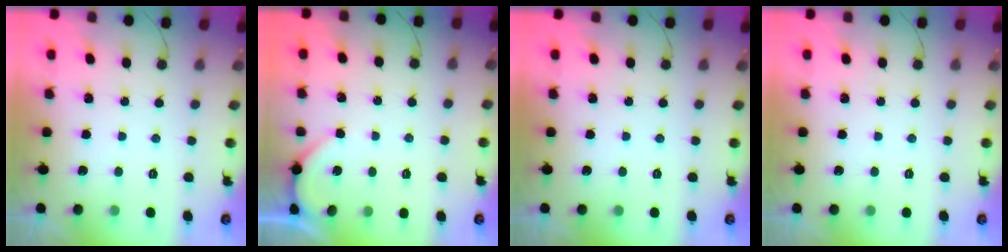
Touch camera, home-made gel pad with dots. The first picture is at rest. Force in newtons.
{"total": 2.3, "press": 2.3, "slide": 0.4}
{"total": 0.0}
{"total": 0.0}